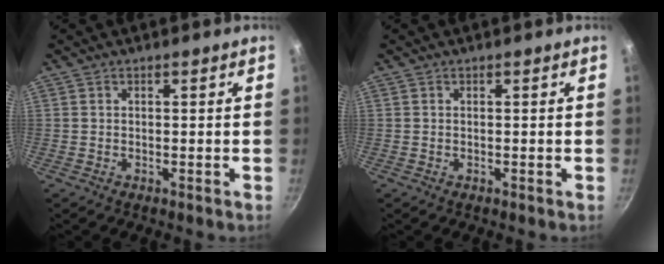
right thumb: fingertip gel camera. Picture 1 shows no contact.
{"total": 0.0}